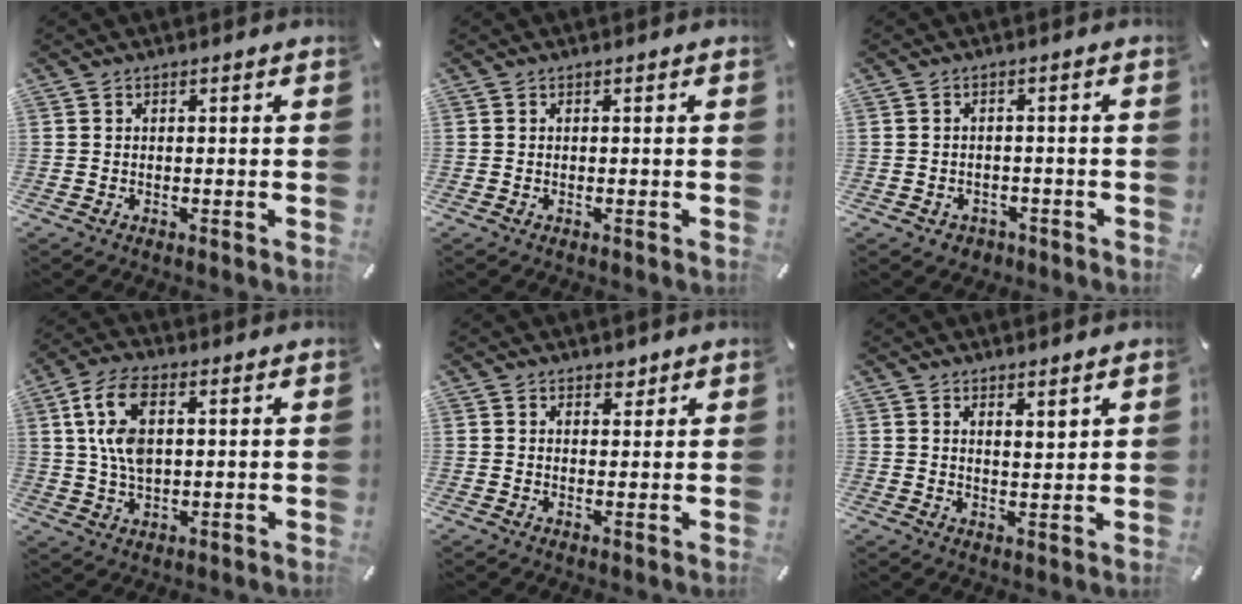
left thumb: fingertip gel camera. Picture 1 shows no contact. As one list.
[{"total": 0.0}, {"total": 2.6, "force": [-1.3, 2.2, 0.6], "torque": [-0.010, 0.005, -0.025]}, {"total": 10.5, "force": [2.8, 6.0, 8.2], "torque": [-0.182, 0.000, 0.047]}, {"total": 2.4, "force": [1.8, 1.6, 0.3], "torque": [0.016, -0.008, 0.028]}, {"total": 3.0, "force": [2.9, 1.0, 0.1], "torque": [0.008, -0.021, 0.050]}]